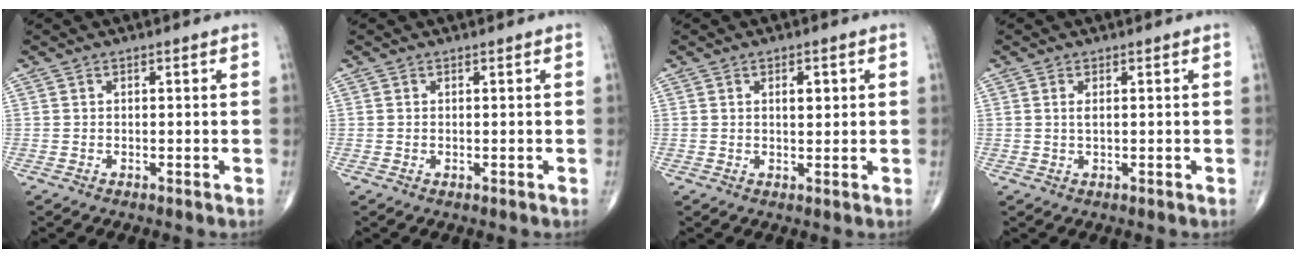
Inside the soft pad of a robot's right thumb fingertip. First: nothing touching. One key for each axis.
{"total": 0.0}
{"total": 2.7, "fx": 0.9, "fy": 1.4, "fz": 2.2, "tx": -0.025, "ty": -0.004, "tz": 0.013}
{"total": 1.4, "fx": 0.4, "fy": 0.4, "fz": 1.3, "tx": -0.030, "ty": -0.001, "tz": 0.010}